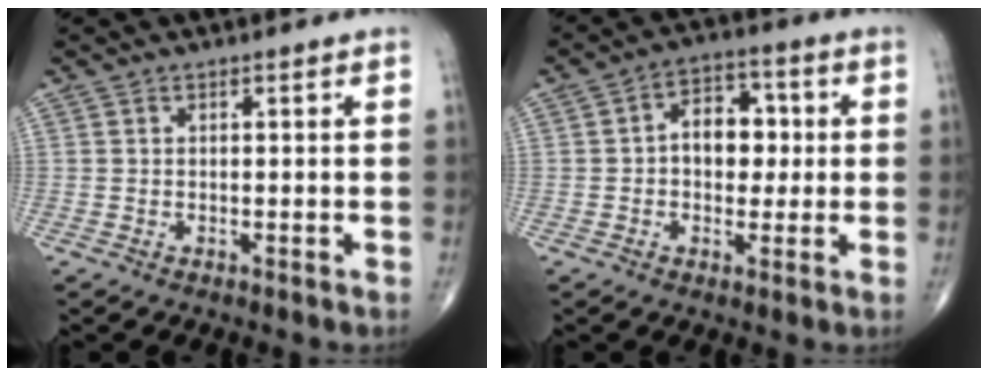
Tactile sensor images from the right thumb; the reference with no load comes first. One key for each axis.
{"total": 8.7, "fx": 0.4, "fy": 6.1, "fz": 6.3, "tx": -0.057, "ty": 0.020, "tz": -0.001}